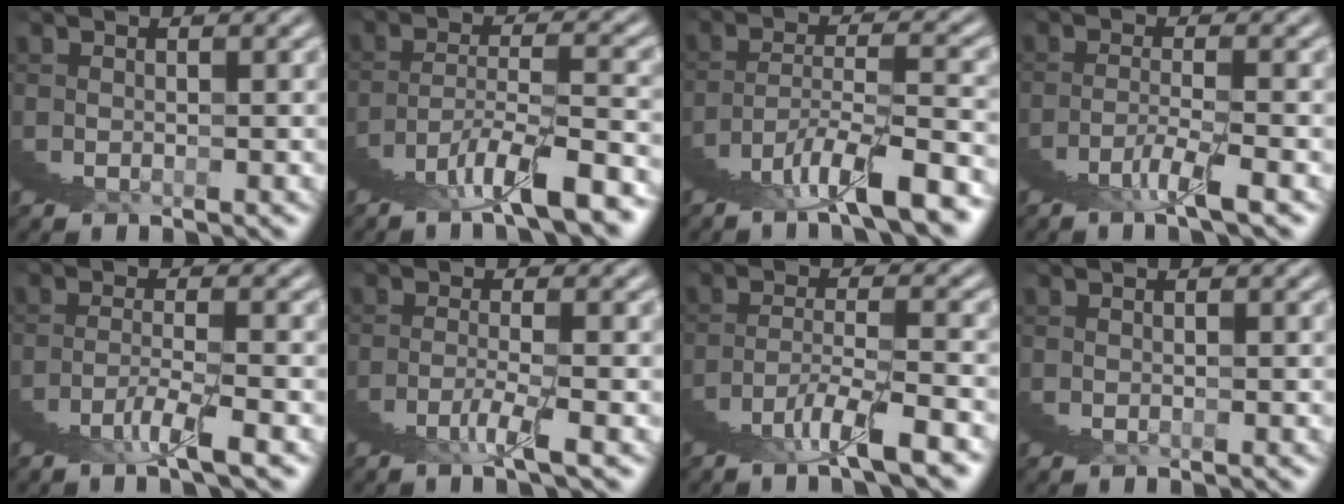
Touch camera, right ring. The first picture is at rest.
{"total": 5.5, "force": [-0.4, 2.6, 4.8], "torque": [-0.064, 0.022, -0.019]}
{"total": 6.0, "force": [0.0, 3.0, 5.2], "torque": [-0.070, 0.025, -0.015]}
{"total": 2.1, "force": [-0.9, -0.3, 1.9], "torque": [-0.032, 0.005, -0.013]}
{"total": 2.2, "force": [-0.6, -0.1, 2.1], "torque": [-0.034, 0.007, -0.011]}
{"total": 1.9, "force": [-0.8, -1.1, 1.4], "torque": [-0.024, 0.005, -0.012]}
{"total": 3.6, "force": [0.1, 1.3, 3.4], "torque": [-0.050, 0.019, -0.009]}
{"total": 0.0}